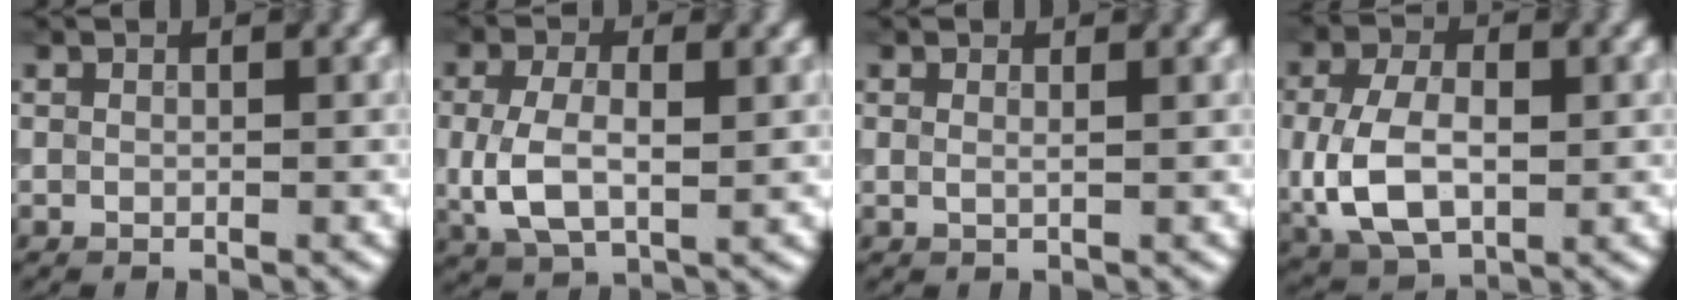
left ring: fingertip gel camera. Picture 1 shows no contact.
{"total": 5.3, "force": [0.0, 2.9, 4.4], "torque": [-0.098, -0.003, 0.000]}
{"total": 0.8, "force": [0.4, 0.3, 0.6], "torque": [-0.007, -0.005, 0.001]}
{"total": 7.5, "force": [-0.6, 4.7, 5.8], "torque": [-0.130, -0.005, -0.011]}